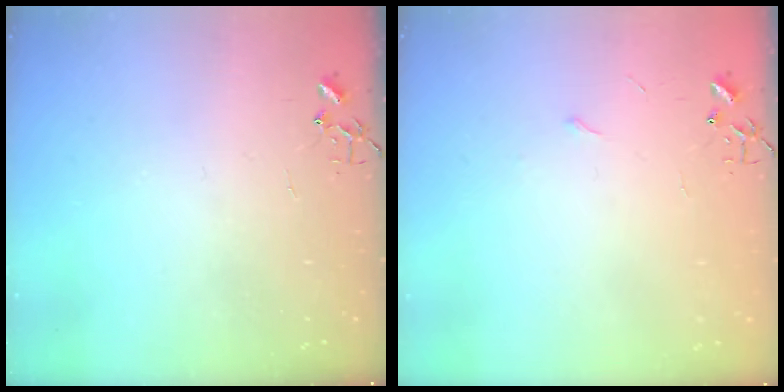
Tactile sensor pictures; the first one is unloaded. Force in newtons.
{"total": 3.2, "press": 3.1, "slide": 0.5}